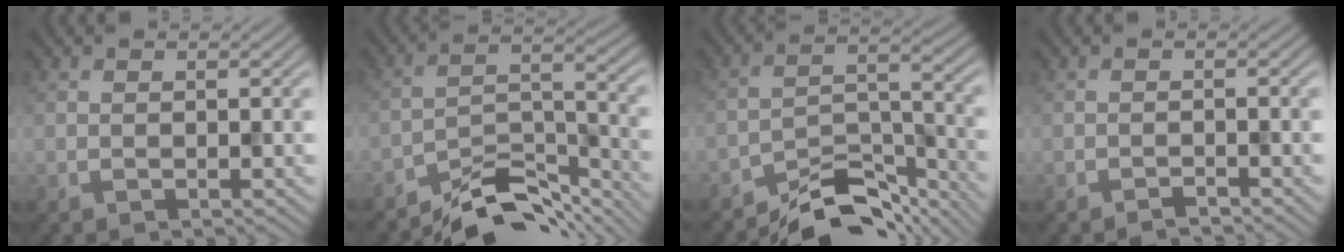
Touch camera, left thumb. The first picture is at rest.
{"total": 9.1, "force": [-8.1, 2.3, 3.5], "torque": [-0.051, 0.003, -0.152]}
{"total": 8.8, "force": [-8.1, 2.2, 2.9], "torque": [-0.041, 0.006, -0.150]}
{"total": 1.0, "force": [-1.0, 0.0, 0.1], "torque": [0.003, 0.006, -0.021]}